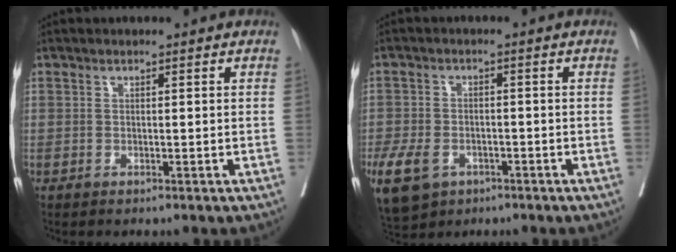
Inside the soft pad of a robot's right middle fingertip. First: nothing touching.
{"total": 12.0, "force": [-5.9, 8.5, 6.1], "torque": [-0.162, -0.008, -0.088]}